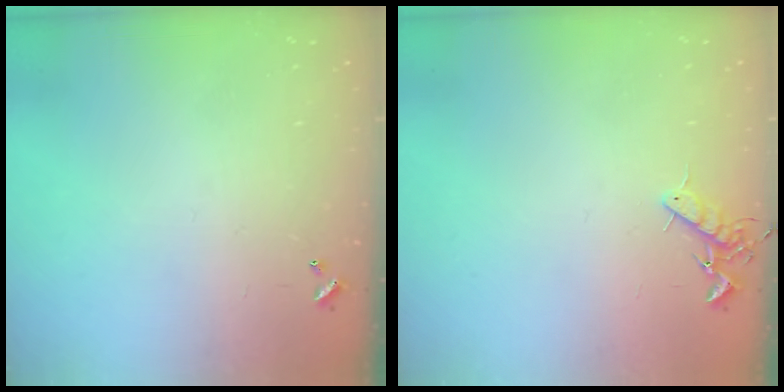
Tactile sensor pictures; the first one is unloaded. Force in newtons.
{"total": 7.2, "press": 7.1, "slide": 1.1}